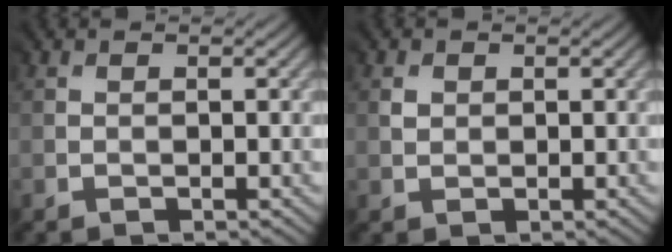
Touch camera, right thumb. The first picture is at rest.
{"total": 1.0, "force": [0.7, 0.6, -0.5], "torque": [0.004, -0.002, 0.013]}